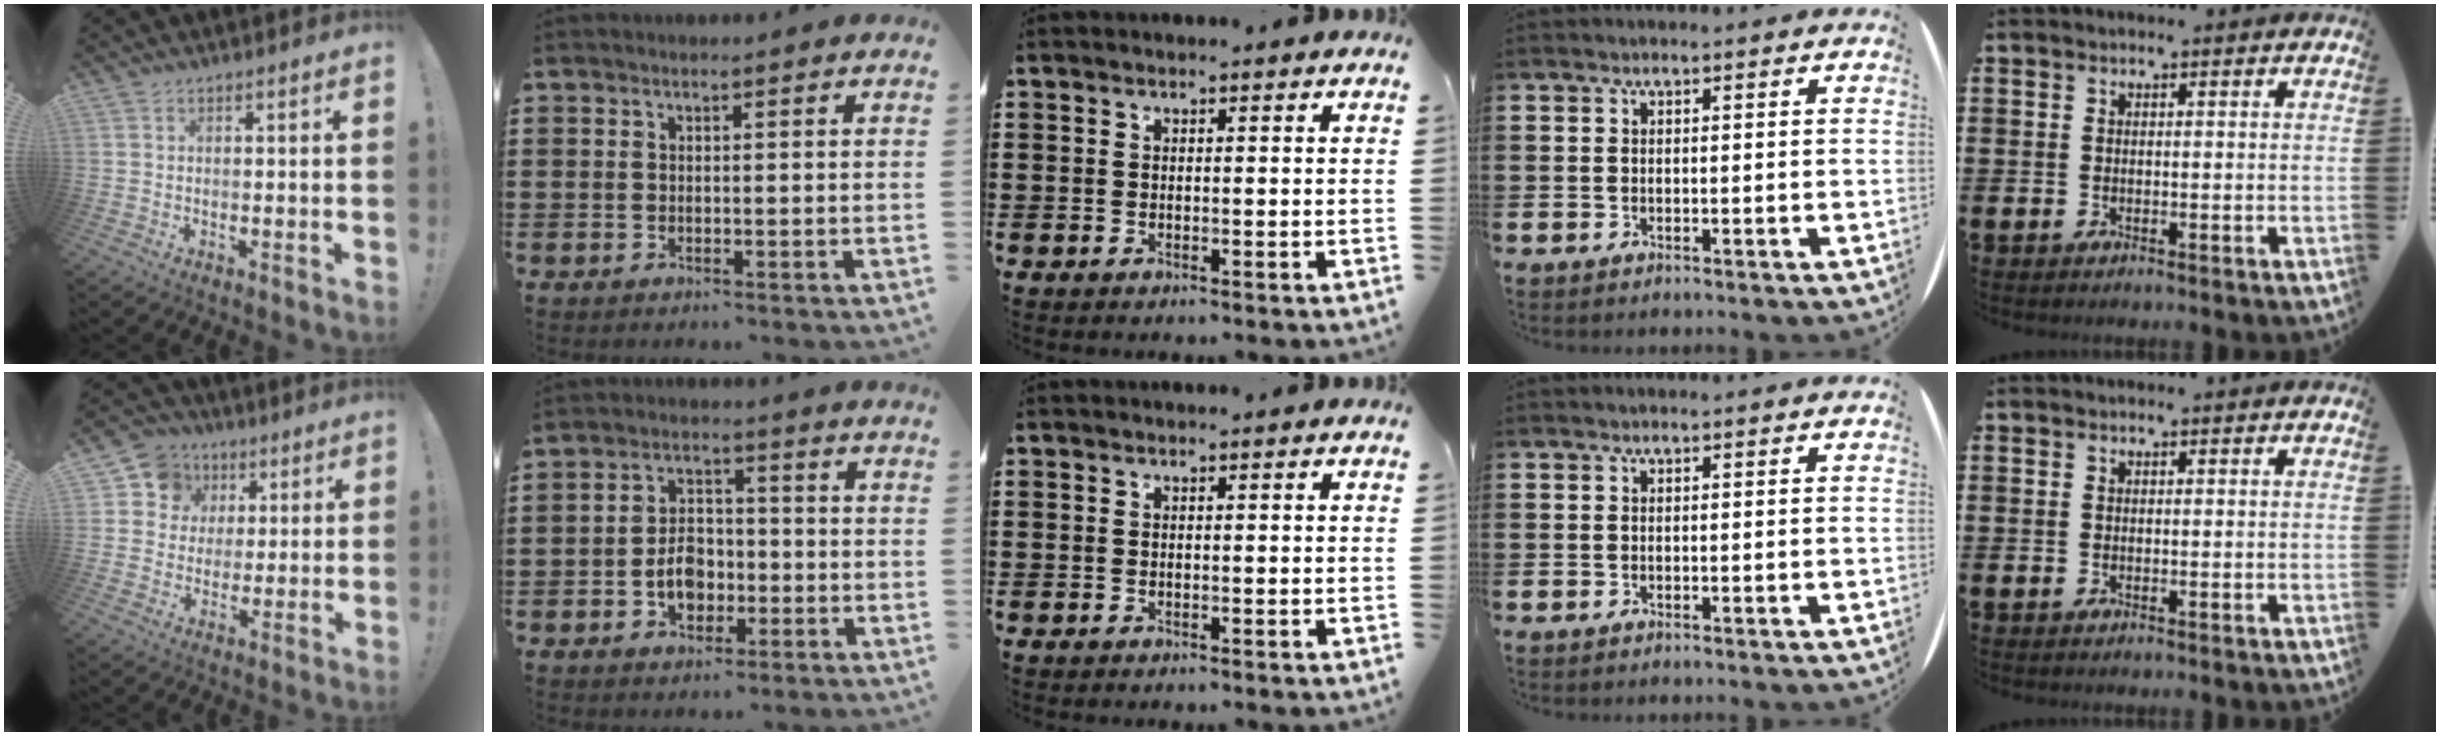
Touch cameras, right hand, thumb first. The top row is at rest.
{"thumb": {"total": 9.6, "force": [2.8, 8.8, 2.5], "torque": [-0.032, -0.007, 0.058]}, "index": {"total": 5.4, "force": [-1.7, 3.9, 3.4], "torque": [-0.047, 0.004, -0.033]}}